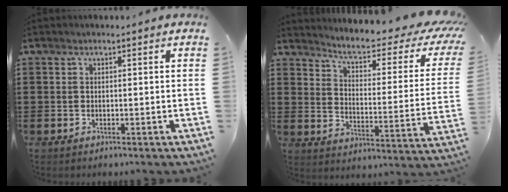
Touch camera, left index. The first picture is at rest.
{"total": 5.4, "force": [4.0, 0.8, 3.5], "torque": [-0.079, -0.034, 0.058]}